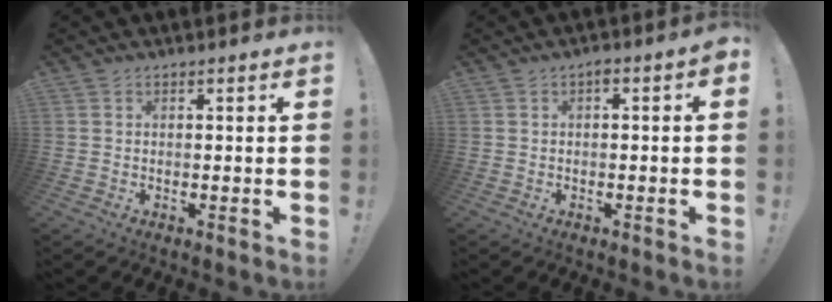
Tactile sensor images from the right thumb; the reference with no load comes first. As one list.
[{"total": 1.6, "force": [-0.7, 0.3, 1.4], "torque": [-0.028, 0.005, -0.013]}]